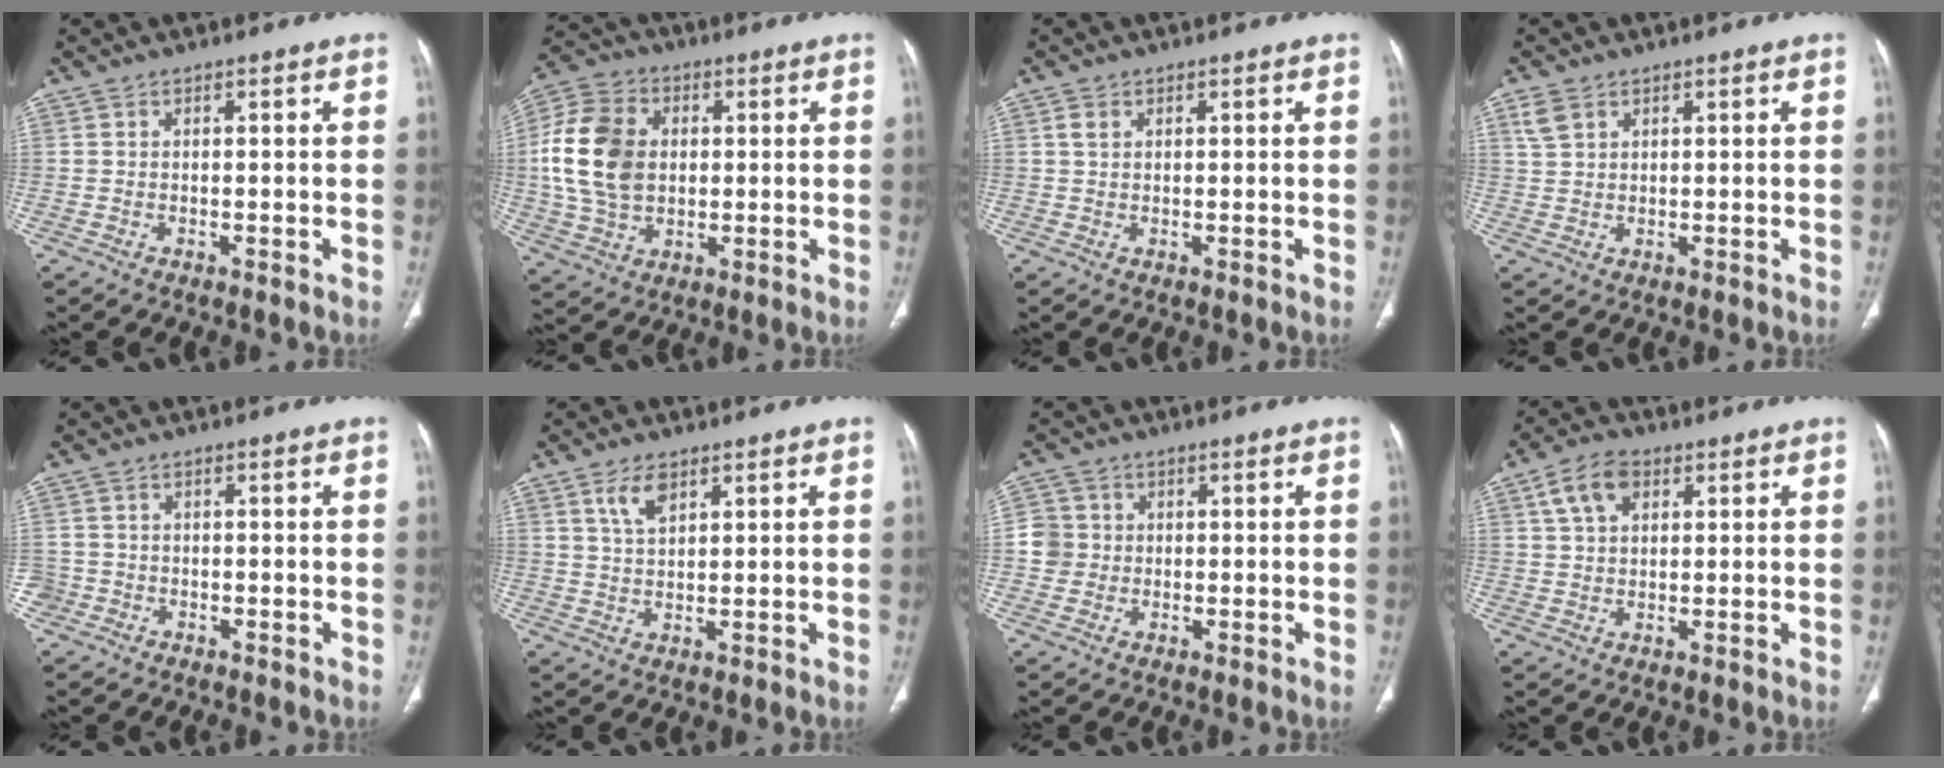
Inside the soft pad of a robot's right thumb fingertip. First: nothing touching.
{"total": 15.4, "force": [1.3, 11.4, 10.2], "torque": [-0.187, 0.010, 0.025]}
{"total": 1.7, "force": [0.7, 1.2, 0.9], "torque": [-0.019, 0.002, 0.016]}
{"total": 3.1, "force": [1.7, 2.1, 1.5], "torque": [-0.028, 0.001, 0.041]}
{"total": 2.9, "force": [-1.6, 2.4, -0.1], "torque": [0.004, 0.015, -0.033]}
{"total": 4.6, "force": [2.6, 2.3, 3.1], "torque": [-0.051, -0.010, 0.053]}
{"total": 4.4, "force": [-0.1, 4.3, 0.6], "torque": [0.016, 0.008, -0.007]}
{"total": 7.1, "force": [2.9, 4.6, 4.6], "torque": [-0.074, 0.004, 0.051]}